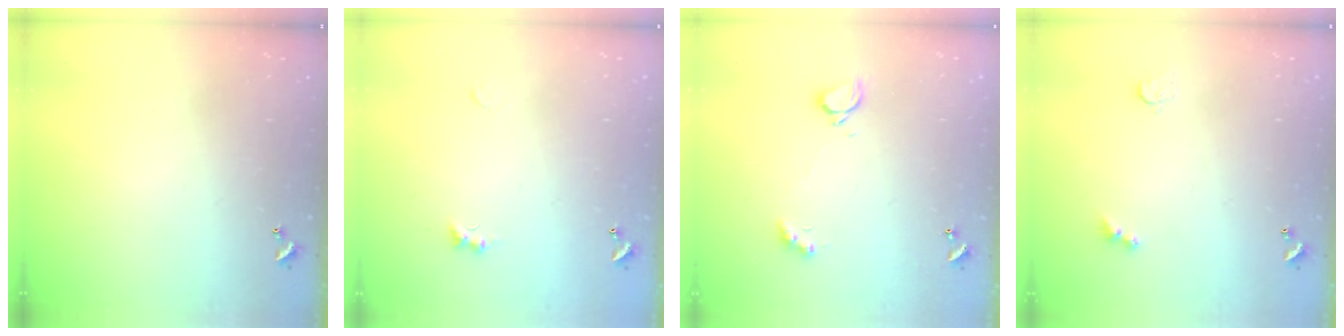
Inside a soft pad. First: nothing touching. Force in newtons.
{"total": 1.4, "press": 1.3, "slide": 0.5}
{"total": 2.9, "press": 2.9, "slide": 0.6}
{"total": 2.9, "press": 2.8, "slide": 0.7}